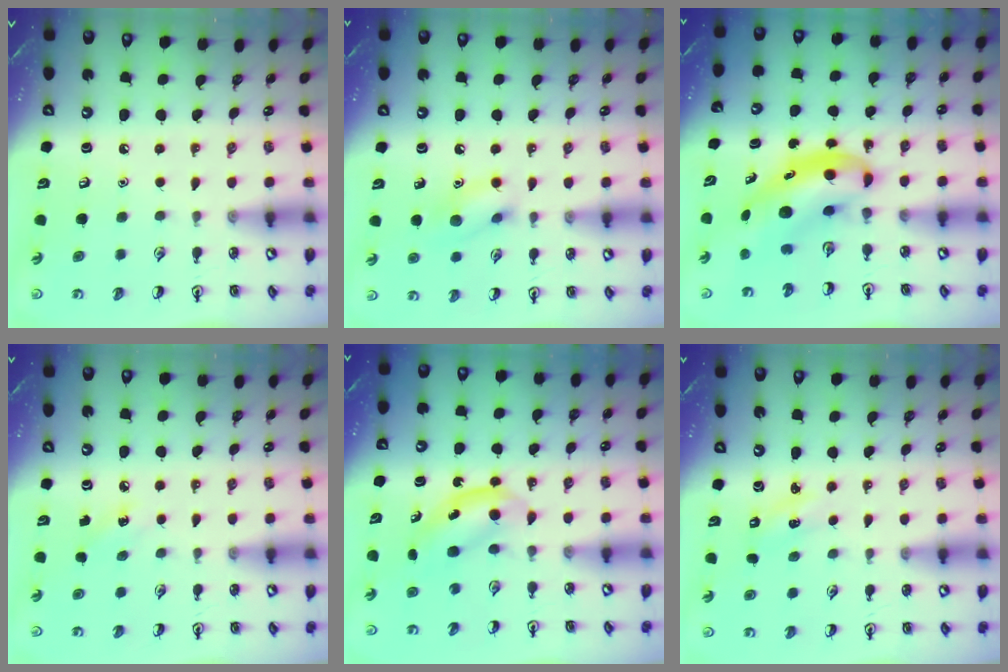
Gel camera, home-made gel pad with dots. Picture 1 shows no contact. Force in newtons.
{"total": 8.9, "press": 8.9, "slide": 1.1}
{"total": 5.3, "press": 5.2, "slide": 1.2}
{"total": 3.6, "press": 3.4, "slide": 1.2}
{"total": 5.2, "press": 5.2, "slide": 0.6}
{"total": 1.2, "press": 1.1, "slide": 0.5}